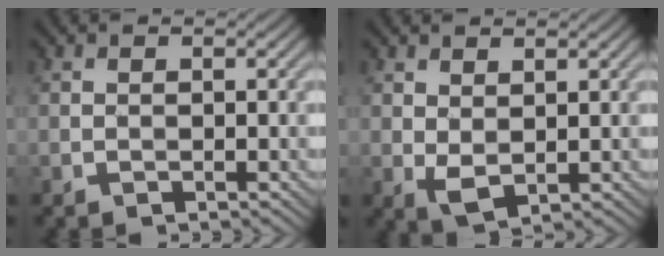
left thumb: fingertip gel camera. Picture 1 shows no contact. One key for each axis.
{"total": 1.8, "fx": 1.1, "fy": 0.8, "fz": 1.3, "tx": -0.030, "ty": -0.001, "tz": 0.024}